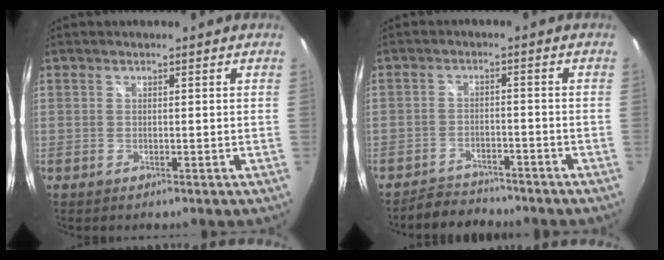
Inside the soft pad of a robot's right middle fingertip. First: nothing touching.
{"total": 6.5, "force": [-6.0, 2.0, 1.2], "torque": [-0.044, 0.001, -0.093]}